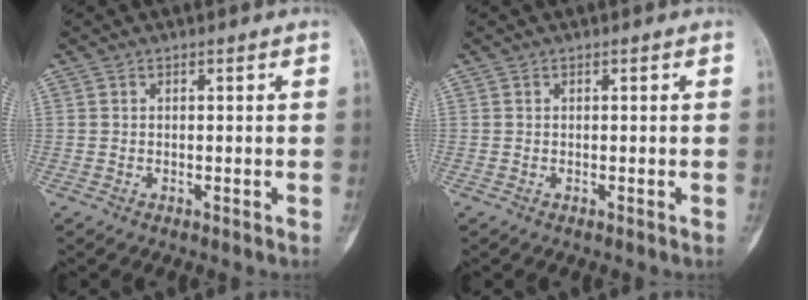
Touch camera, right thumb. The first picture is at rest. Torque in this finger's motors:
{"motor_torque": [0.24, 0.13, 0.02, 0.06, 0.07]}